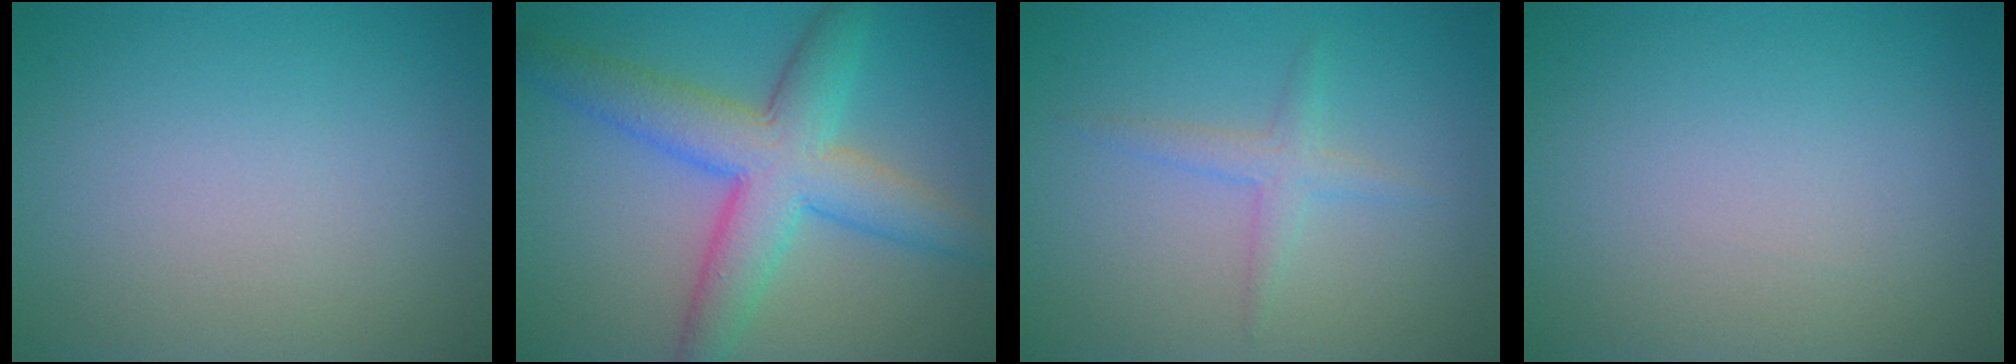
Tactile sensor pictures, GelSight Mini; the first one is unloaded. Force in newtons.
{"total": 7.6, "press": 7.6, "slide": 0.2}
{"total": 1.8, "press": 1.8, "slide": 0.1}
{"total": 0.0}